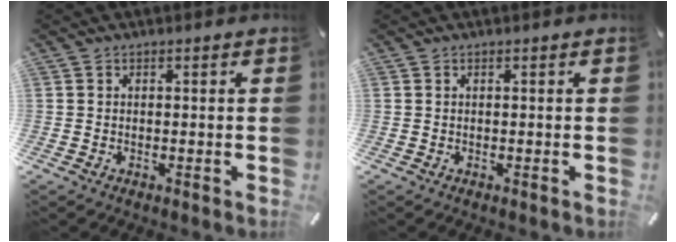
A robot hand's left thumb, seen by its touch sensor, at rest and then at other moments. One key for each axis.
{"total": 0.0}